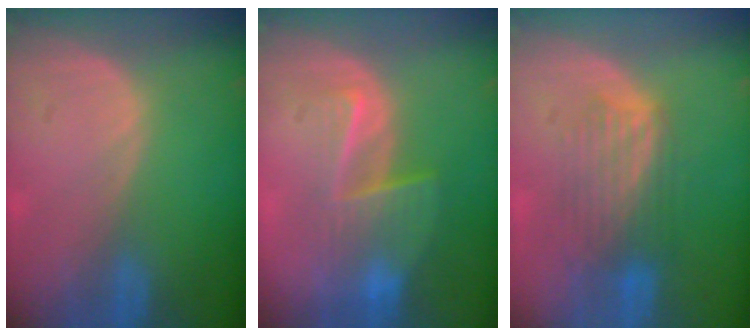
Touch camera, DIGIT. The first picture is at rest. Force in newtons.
{"total": 6.7, "press": 6.4, "slide": 2.0}
{"total": 6.0, "press": 6.0, "slide": 0.7}